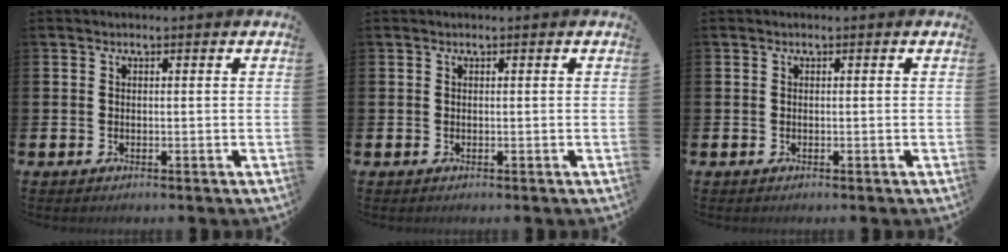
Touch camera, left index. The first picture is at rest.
{"total": 0.0}
{"total": 0.0}